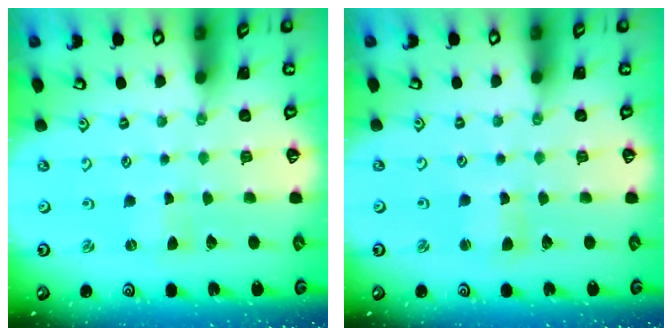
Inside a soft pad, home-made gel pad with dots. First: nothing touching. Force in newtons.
{"total": 2.2, "press": 2.2, "slide": 0.3}